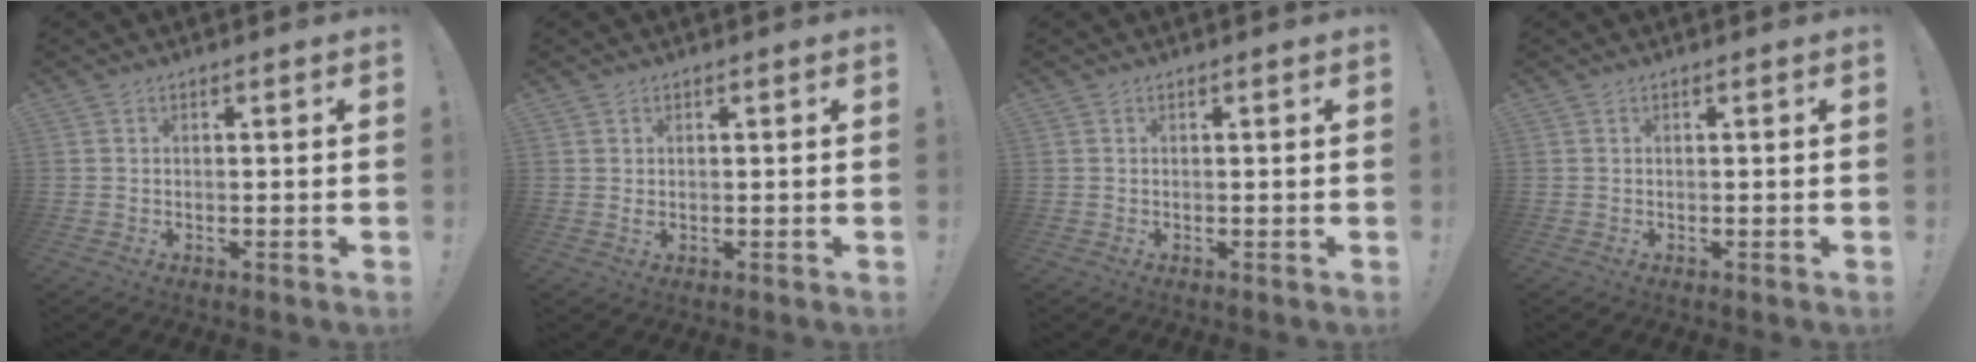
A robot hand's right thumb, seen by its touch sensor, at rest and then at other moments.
{"total": 1.1, "force": [0.4, 0.9, 0.6], "torque": [-0.003, -0.001, 0.006]}
{"total": 0.0}
{"total": 0.0}